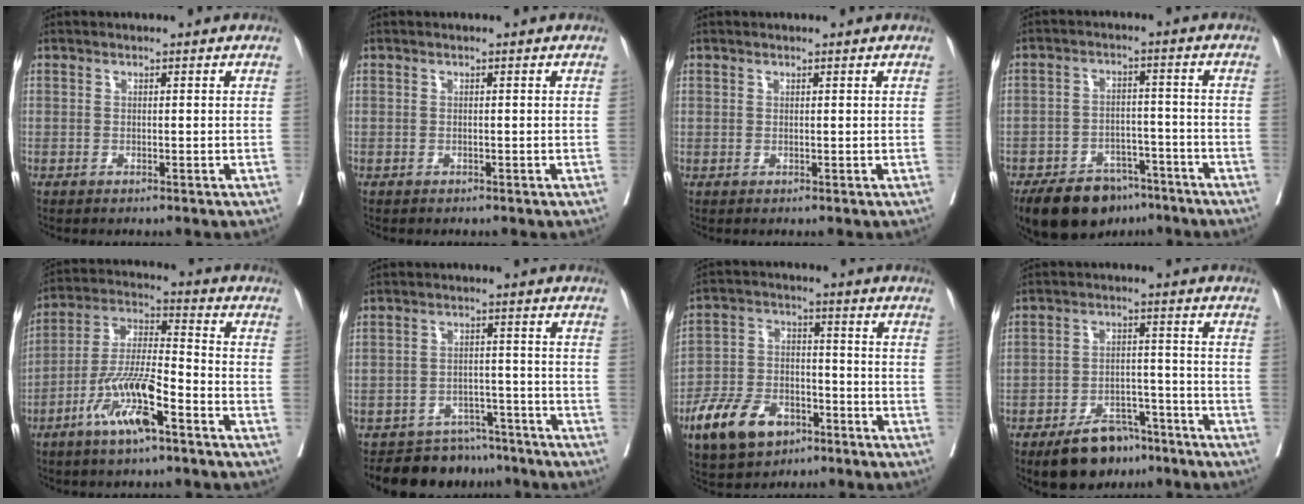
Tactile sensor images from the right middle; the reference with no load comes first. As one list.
[{"total": 0.0}, {"total": 0.6, "force": [0.3, 0.5, 0.0], "torque": [0.009, 0.003, 0.002]}, {"total": 12.3, "force": [-9.4, 6.1, 5.0], "torque": [-0.076, 0.003, -0.148]}, {"total": 11.6, "force": [-6.1, 1.9, 9.6], "torque": [-0.195, -0.008, -0.119]}, {"total": 8.4, "force": [-7.6, 3.6, 0.2], "torque": [0.013, 0.019, -0.109]}, {"total": 11.1, "force": [-6.5, 6.4, 6.3], "torque": [-0.128, 0.004, -0.113]}, {"total": 9.4, "force": [-7.1, 4.6, 4.2], "torque": [-0.063, 0.002, -0.115]}]